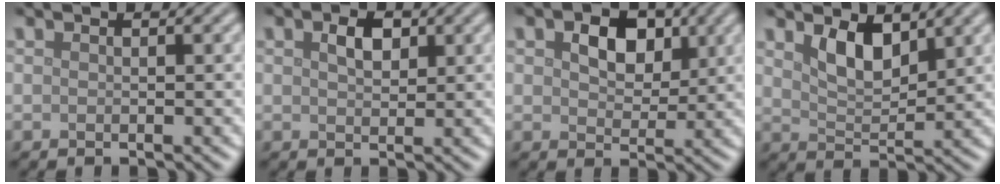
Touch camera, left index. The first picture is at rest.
{"total": 2.2, "force": [0.9, 1.3, 1.5], "torque": [-0.029, 0.002, 0.015]}
{"total": 4.4, "force": [1.4, 3.0, 2.9], "torque": [-0.053, 0.001, 0.015]}
{"total": 3.5, "force": [2.1, 1.5, 2.4], "torque": [-0.049, -0.006, 0.041]}